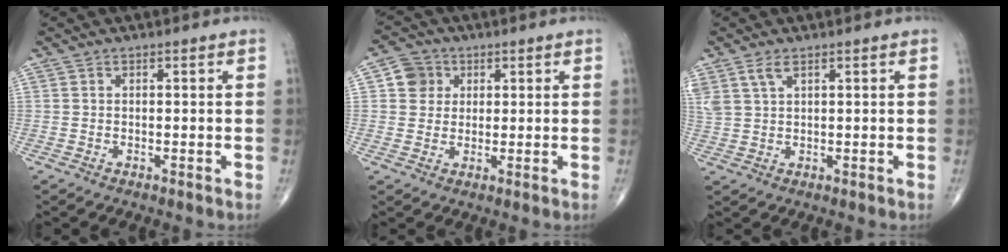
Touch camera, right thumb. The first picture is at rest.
{"total": 5.0, "force": [1.4, 4.7, 1.3], "torque": [0.004, 0.001, 0.018]}
{"total": 3.9, "force": [2.3, 1.7, 2.7], "torque": [-0.066, 0.004, 0.056]}